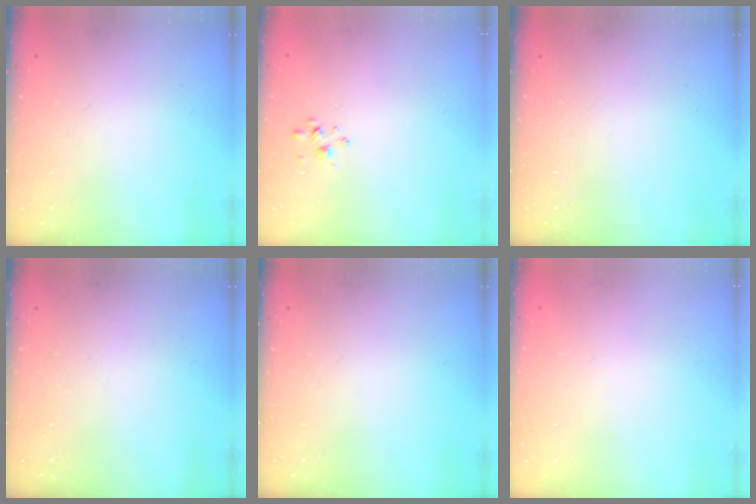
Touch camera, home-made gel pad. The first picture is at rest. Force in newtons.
{"total": 1.7, "press": 1.7, "slide": 0.3}
{"total": 0.0}
{"total": 0.0}
{"total": 0.0}
{"total": 1.9, "press": 1.9, "slide": 0.2}